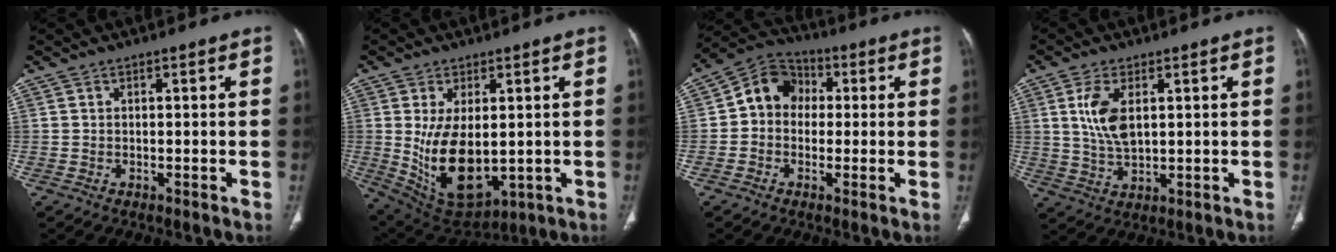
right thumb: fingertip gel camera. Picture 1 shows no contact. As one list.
[{"total": 14.4, "force": [-0.4, 7.8, 12.1], "torque": [-0.206, -0.016, 0.025]}, {"total": 8.9, "force": [0.3, 7.7, 4.5], "torque": [-0.053, 0.028, -0.012]}, {"total": 7.6, "force": [2.1, 3.8, 6.3], "torque": [-0.130, -0.011, 0.047]}]